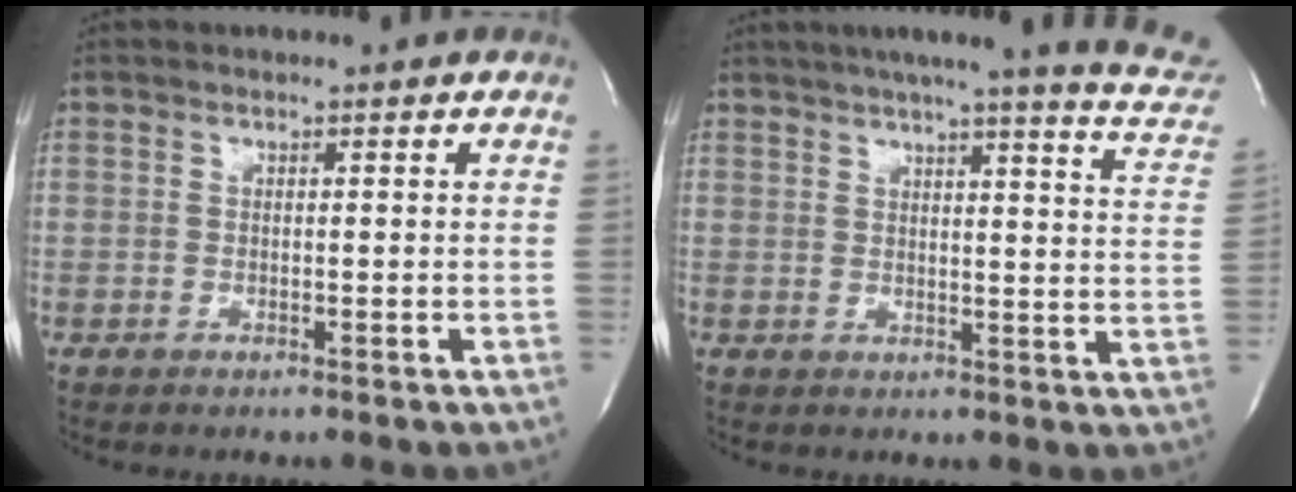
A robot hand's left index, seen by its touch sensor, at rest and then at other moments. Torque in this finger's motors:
{"motor_torque": [0.19, -0.31, 0.36, 0.03]}